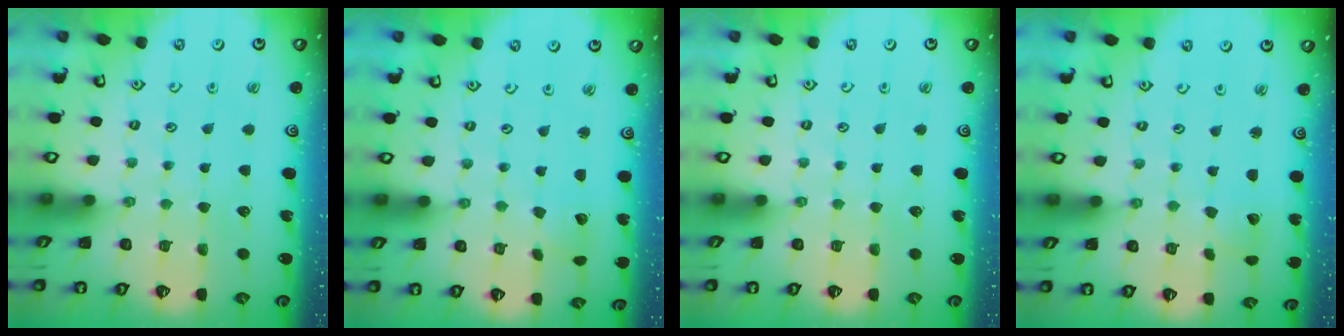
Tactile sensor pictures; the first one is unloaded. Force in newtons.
{"total": 2.4, "press": 2.4, "slide": 0.3}
{"total": 0.0}
{"total": 2.0, "press": 2.0, "slide": 0.3}